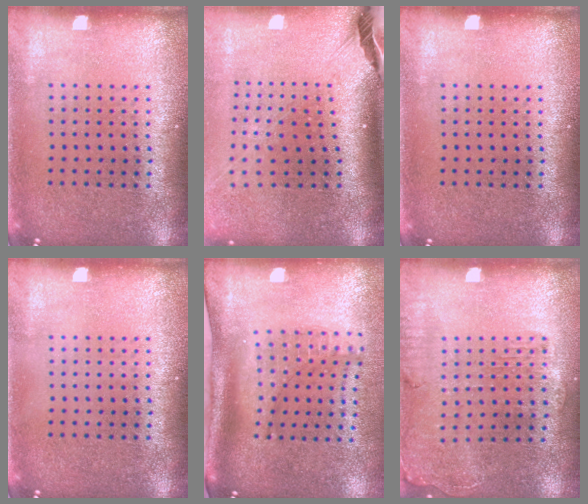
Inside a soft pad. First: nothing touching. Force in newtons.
{"total": 2.6, "press": 1.8, "slide": 1.8}
{"total": 0.0}
{"total": 0.0}
{"total": 2.2, "press": 1.5, "slide": 1.6}
{"total": 1.6, "press": 1.5, "slide": 0.5}